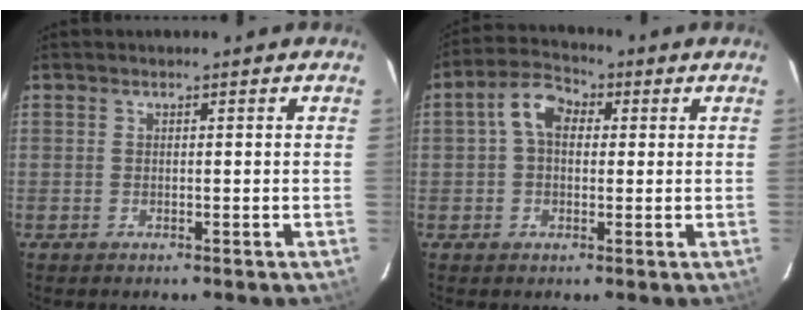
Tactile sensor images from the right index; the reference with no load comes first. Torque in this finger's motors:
{"motor_torque": [0.45, -0.10, 0.30, 0.09]}